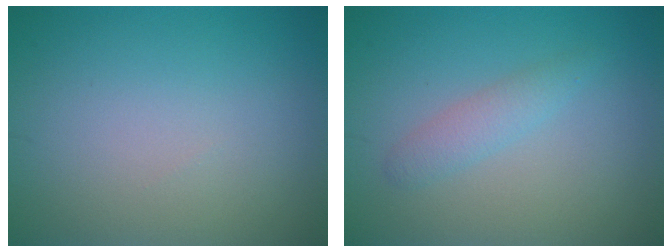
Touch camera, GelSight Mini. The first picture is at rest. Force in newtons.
{"total": 1.7, "press": 1.7, "slide": 0.1}